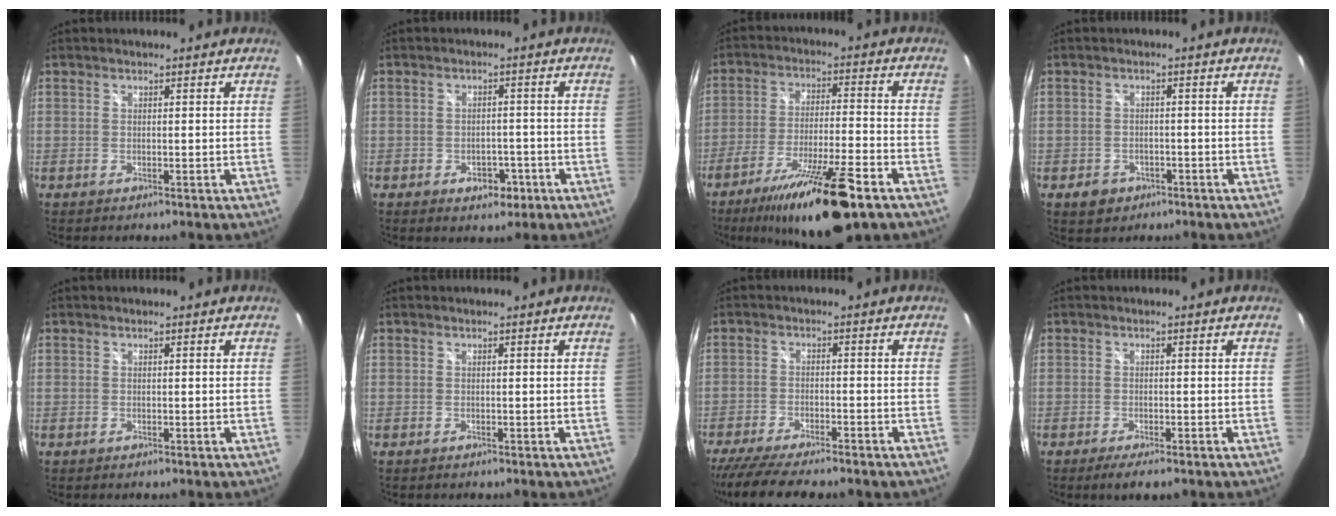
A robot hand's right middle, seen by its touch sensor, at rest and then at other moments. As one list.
[{"total": 4.1, "force": [-2.1, 2.9, 2.0], "torque": [-0.036, 0.007, -0.019]}, {"total": 18.0, "force": [-12.4, 2.3, 12.9], "torque": [-0.234, -0.034, -0.203]}, {"total": 4.0, "force": [-2.2, 3.1, 1.3], "torque": [-0.036, 0.002, -0.027]}, {"total": 0.0}, {"total": 0.0}, {"total": 12.7, "force": [-10.7, 2.1, 6.5], "torque": [-0.140, -0.039, -0.170]}, {"total": 3.7, "force": [-2.7, 0.6, 2.5], "torque": [-0.053, -0.014, -0.044]}]